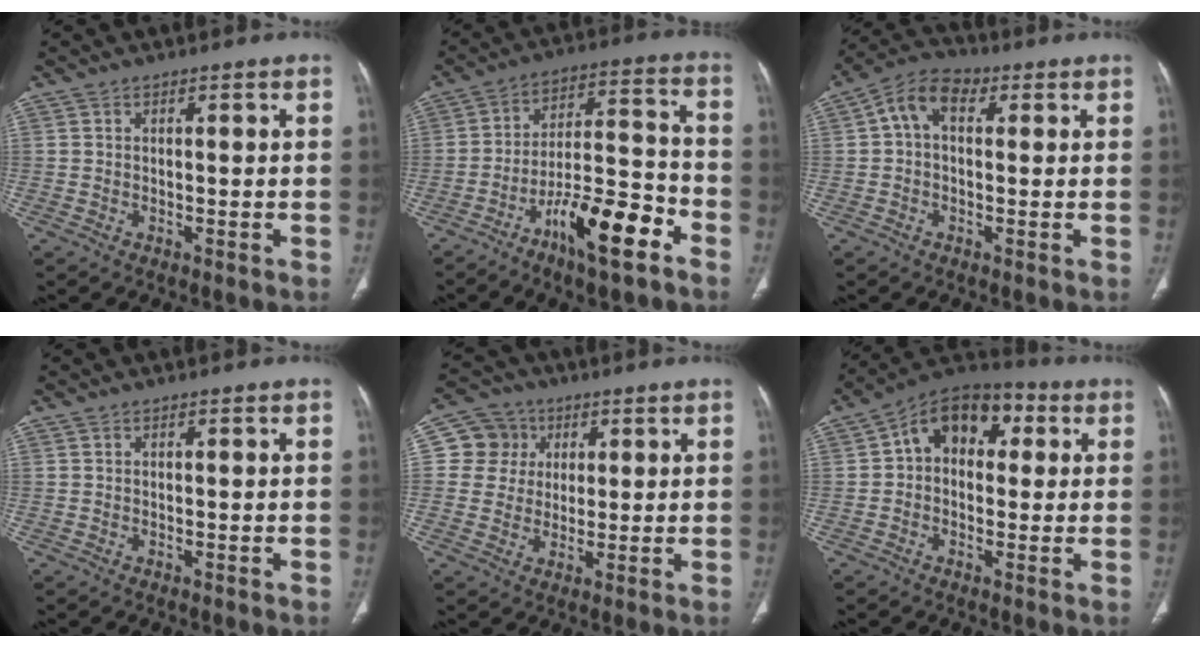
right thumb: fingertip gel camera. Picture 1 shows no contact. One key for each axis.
{"total": 15.2, "fx": -8.7, "fy": 4.3, "fz": 11.7, "tx": -0.186, "ty": 0.066, "tz": -0.145}
{"total": 7.4, "fx": 1.4, "fy": 4.9, "fz": 5.3, "tx": -0.082, "ty": 0.025, "tz": 0.013}
{"total": 0.0}
{"total": 7.7, "fx": 2.0, "fy": 7.4, "fz": 1.1, "tx": 0.015, "ty": 0.003, "tz": 0.030}
{"total": 12.0, "fx": 2.5, "fy": 8.3, "fz": 8.3, "tx": -0.084, "ty": 0.031, "tz": 0.023}